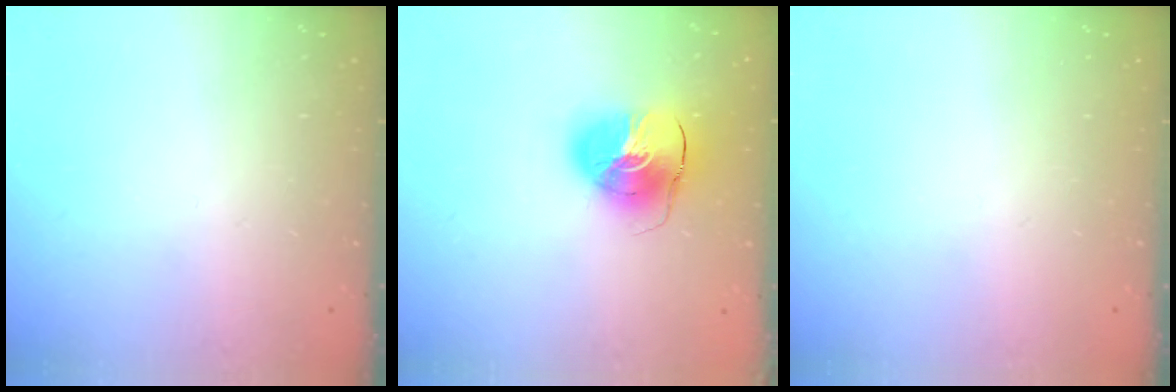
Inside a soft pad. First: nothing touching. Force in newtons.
{"total": 11.5, "press": 11.4, "slide": 1.5}
{"total": 0.0}